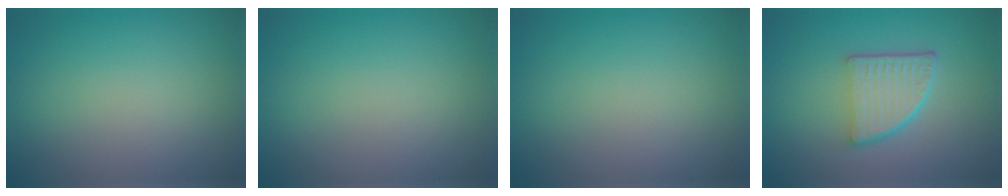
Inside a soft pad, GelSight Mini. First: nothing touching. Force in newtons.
{"total": 0.0}
{"total": 0.0}
{"total": 5.6, "press": 3.8, "slide": 4.1}